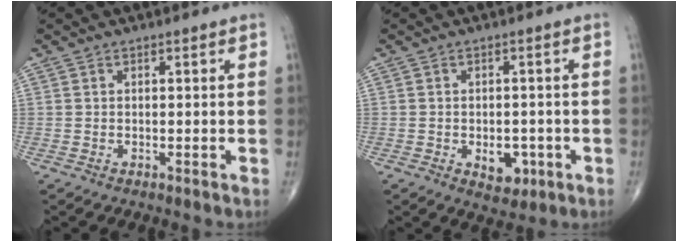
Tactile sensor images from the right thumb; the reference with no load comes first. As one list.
[{"total": 5.2, "force": [-1.7, 3.4, 3.6], "torque": [-0.025, 0.003, -0.014]}]